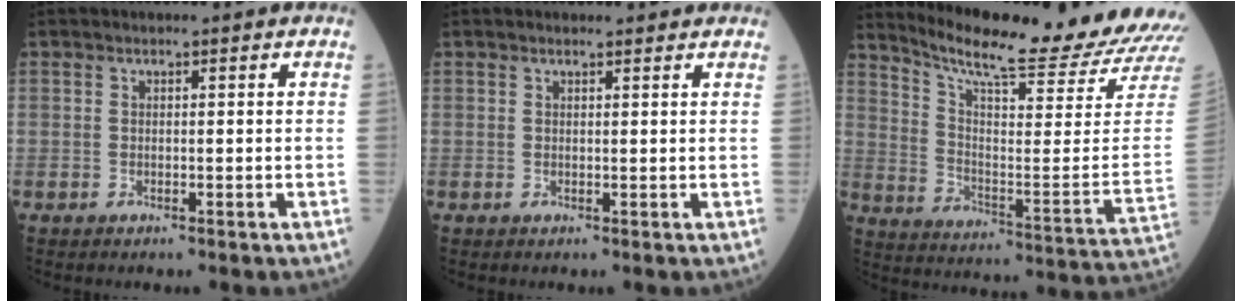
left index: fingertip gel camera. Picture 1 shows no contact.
{"total": 2.1, "force": [2.0, 0.4, 0.5], "torque": [-0.015, 0.008, 0.022]}
{"total": 22.2, "force": [20.9, -1.3, 7.2], "torque": [-0.140, -0.113, 0.284]}